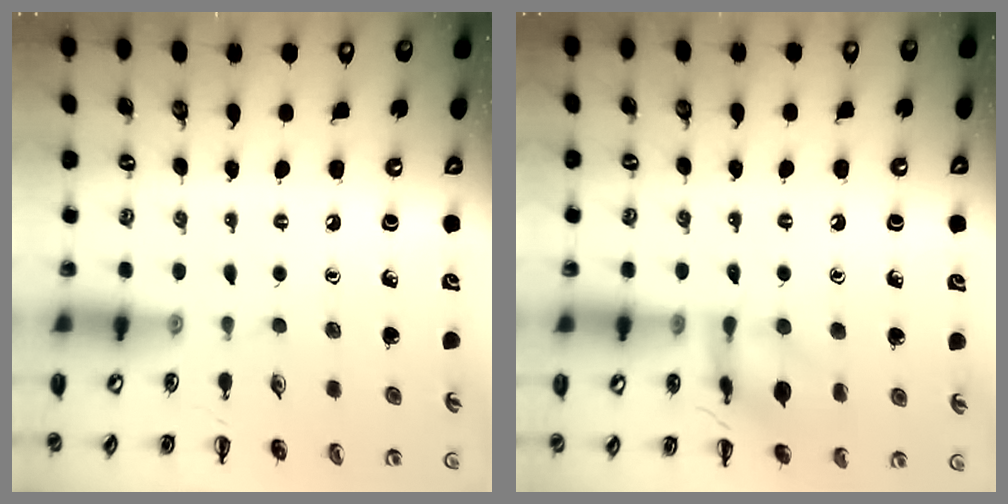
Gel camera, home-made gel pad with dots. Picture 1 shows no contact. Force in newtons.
{"total": 11.6, "press": 11.5, "slide": 0.9}